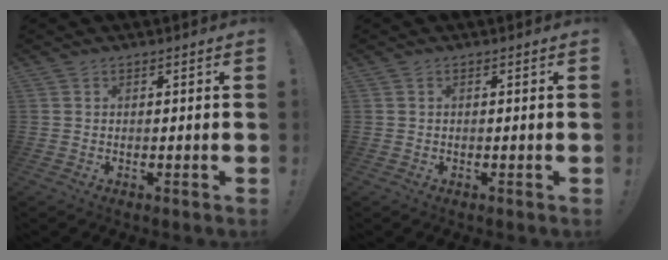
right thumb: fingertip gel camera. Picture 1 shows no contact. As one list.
[{"total": 0.0}]